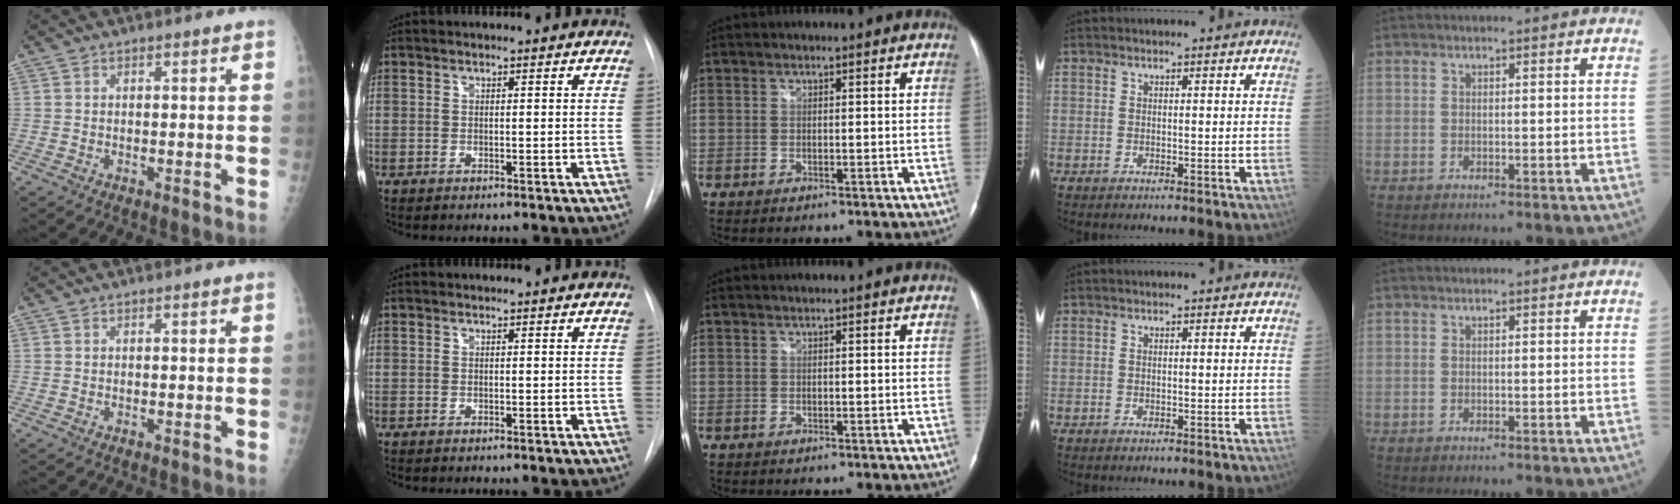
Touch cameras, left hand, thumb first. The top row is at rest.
{}